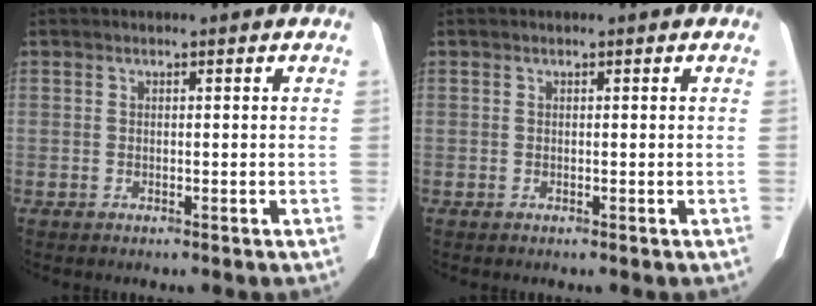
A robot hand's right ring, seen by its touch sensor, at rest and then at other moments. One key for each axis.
{"total": 0.0}